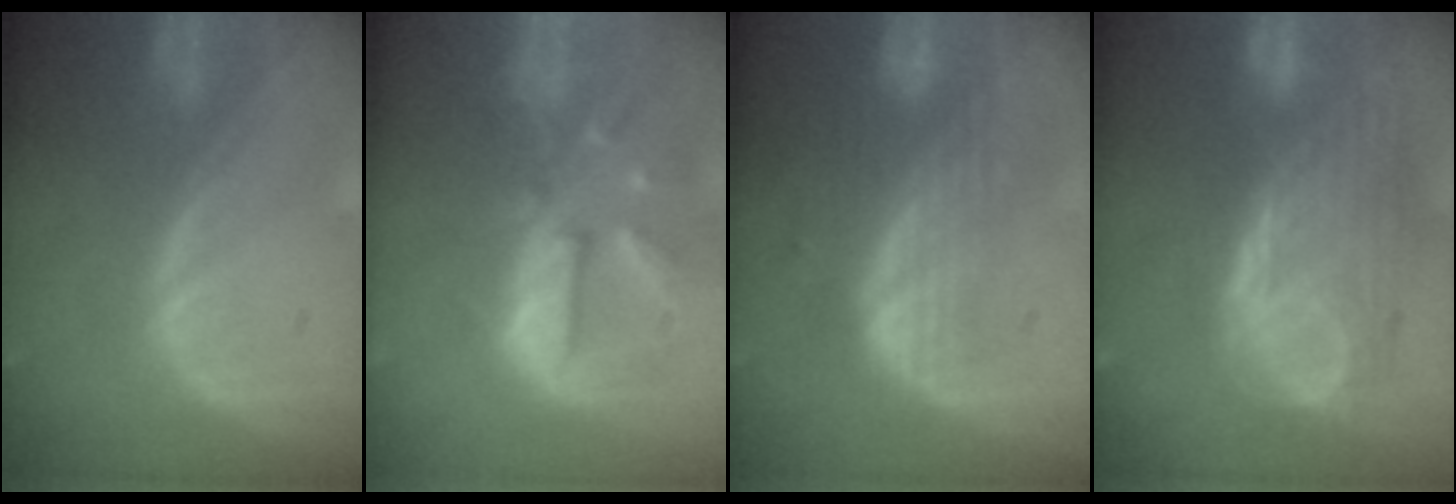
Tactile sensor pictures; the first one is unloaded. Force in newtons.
{"total": 10.2, "press": 9.3, "slide": 4.2}
{"total": 7.6, "press": 6.8, "slide": 3.3}
{"total": 10.6, "press": 10.1, "slide": 3.2}